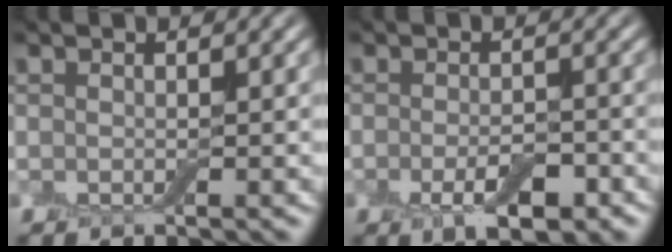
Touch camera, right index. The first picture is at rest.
{"total": 3.8, "force": [-1.6, 1.5, 3.1], "torque": [-0.052, -0.006, -0.025]}